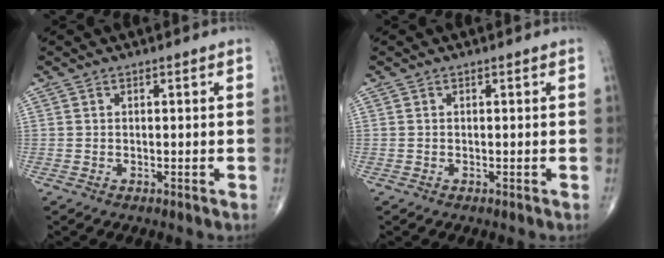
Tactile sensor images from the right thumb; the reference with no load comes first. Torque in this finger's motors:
{"motor_torque": [-0.17, -0.02, -0.12, -0.06, 0.02]}